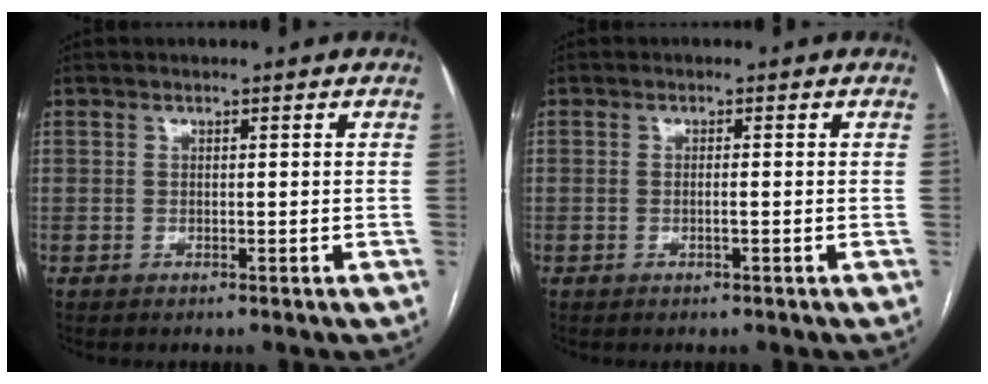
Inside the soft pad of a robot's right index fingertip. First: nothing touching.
{"total": 0.9, "force": [-0.1, 0.0, 0.9], "torque": [-0.015, 0.000, 0.001]}